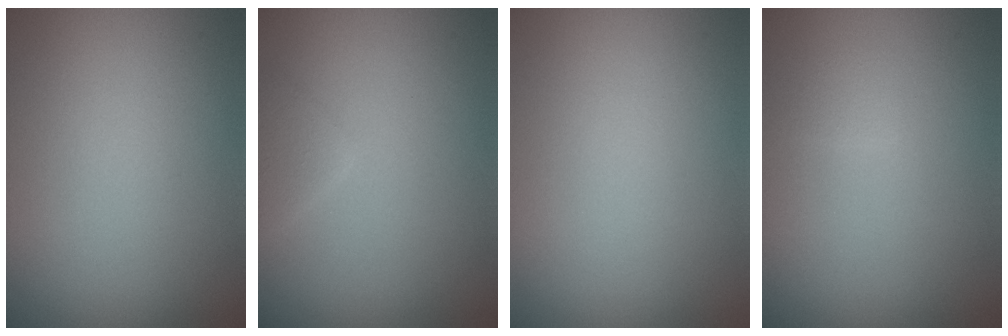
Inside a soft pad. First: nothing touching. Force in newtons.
{"total": 1.4, "press": 1.4, "slide": 0.1}
{"total": 0.0}
{"total": 0.7, "press": 0.7, "slide": 0.0}